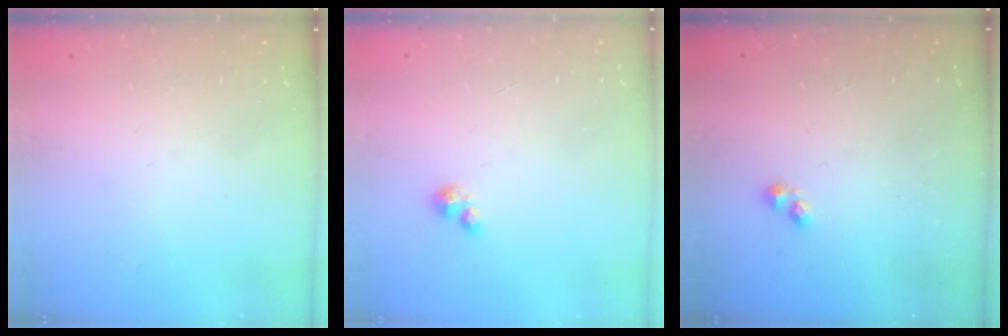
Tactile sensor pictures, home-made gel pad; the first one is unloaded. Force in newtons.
{"total": 2.1, "press": 2.1, "slide": 0.2}
{"total": 2.3, "press": 2.2, "slide": 0.3}